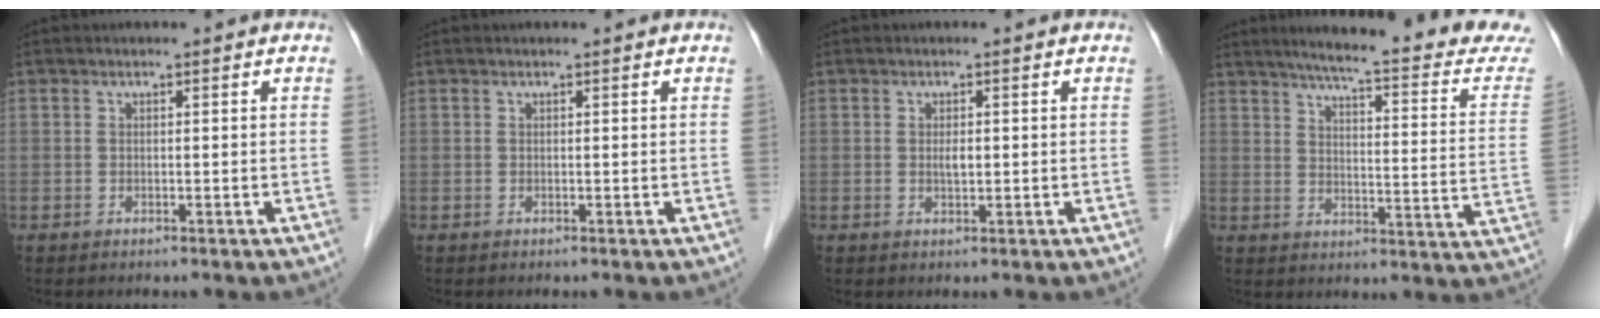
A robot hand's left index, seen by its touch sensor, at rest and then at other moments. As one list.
[{"total": 0.0}, {"total": 1.3, "force": [0.1, 0.5, 1.2], "torque": [-0.021, -0.001, 0.003]}, {"total": 21.7, "force": [19.4, 0.5, 9.7], "torque": [-0.127, -0.065, 0.230]}]